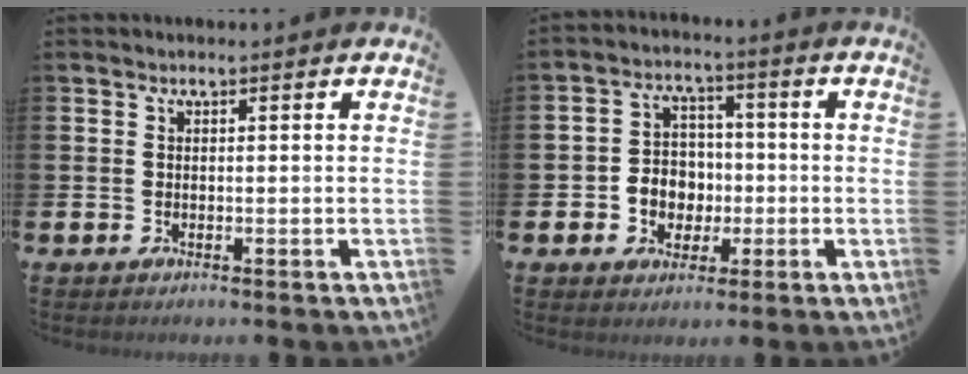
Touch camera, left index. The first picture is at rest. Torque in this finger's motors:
{"motor_torque": [0.82, 0.58, 0.16, 0.05]}